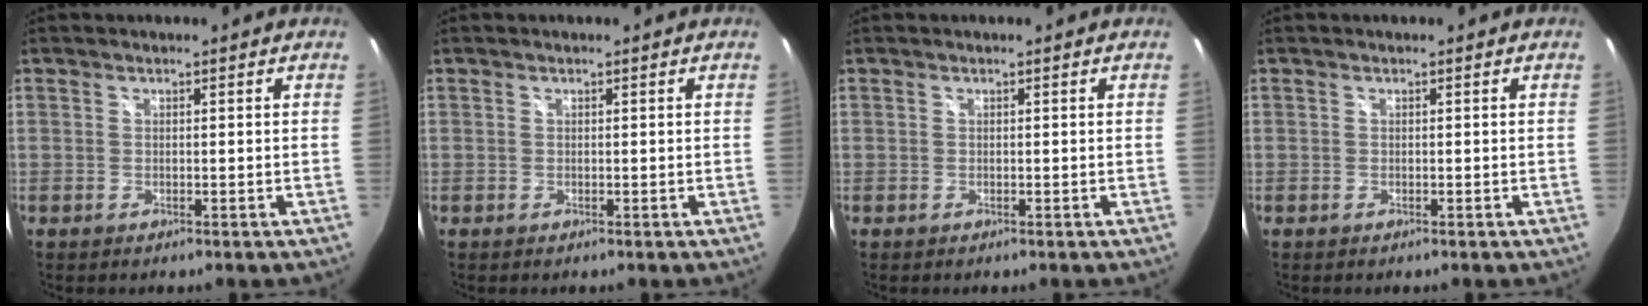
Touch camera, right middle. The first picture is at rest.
{"total": 0.0}
{"total": 0.0}
{"total": 0.0}